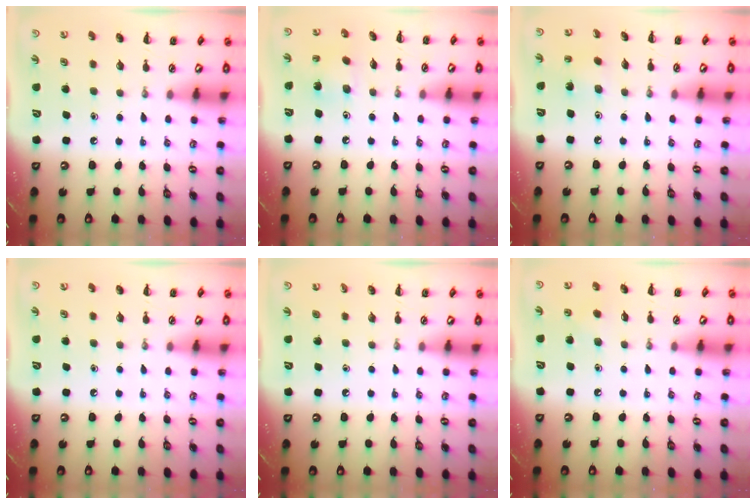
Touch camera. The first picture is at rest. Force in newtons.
{"total": 3.7, "press": 3.5, "slide": 1.2}
{"total": 1.9, "press": 1.8, "slide": 0.7}
{"total": 0.0}
{"total": 0.0}
{"total": 5.3, "press": 5.2, "slide": 1.0}